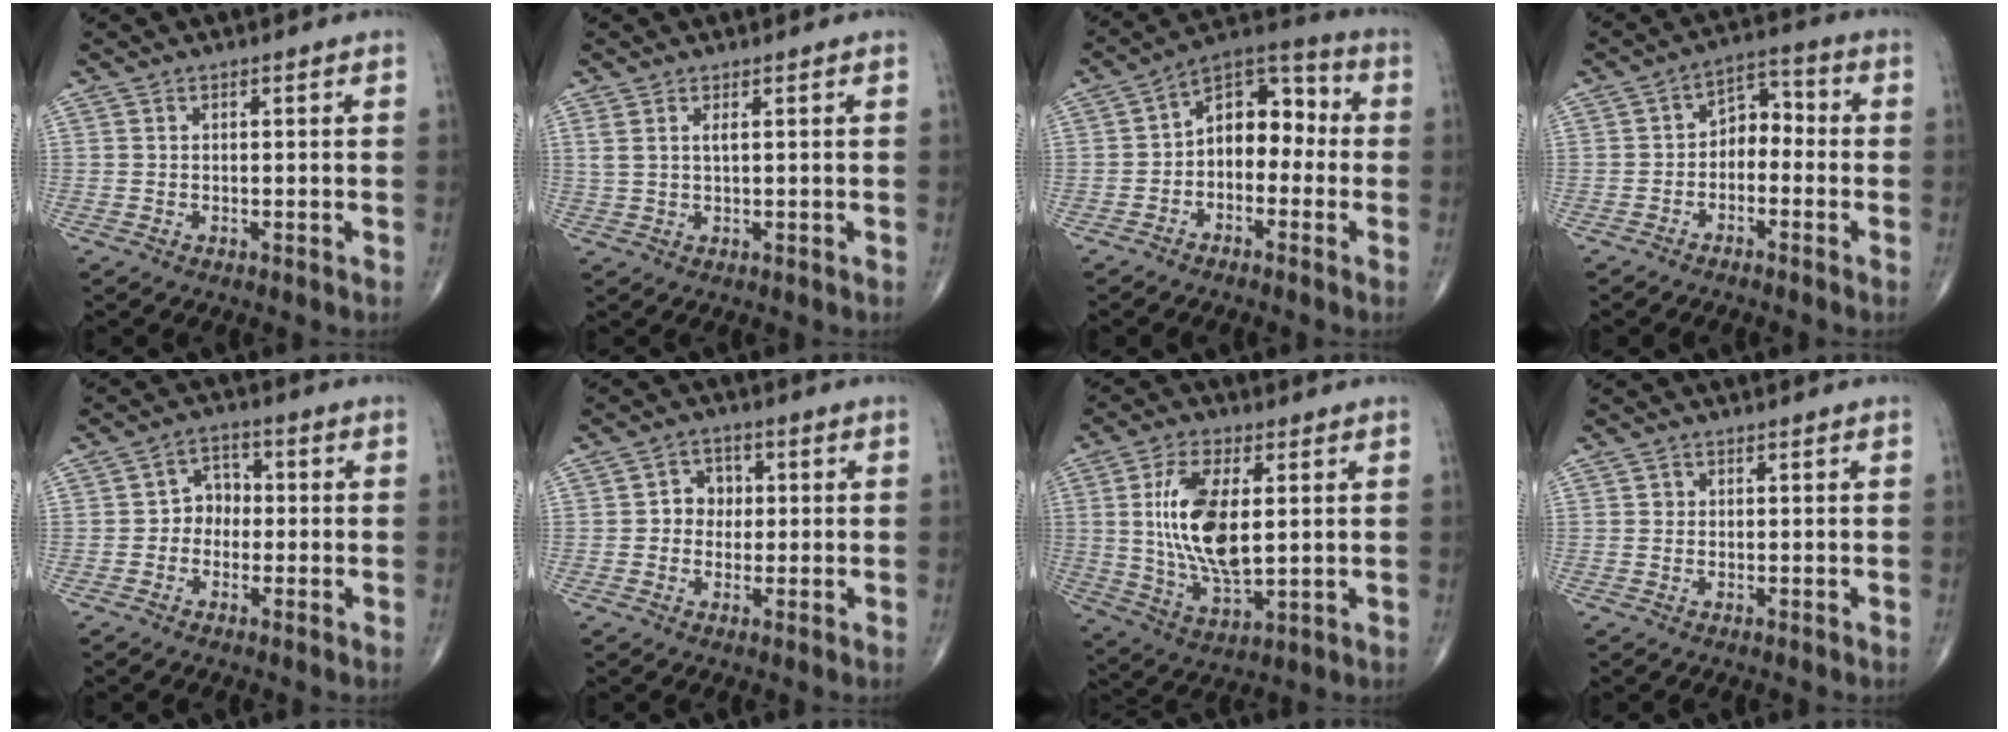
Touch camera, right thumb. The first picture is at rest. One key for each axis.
{"total": 1.6, "fx": 0.7, "fy": 0.2, "fz": 1.5, "tx": -0.045, "ty": 0.009, "tz": 0.019}
{"total": 10.8, "fx": -1.3, "fy": 7.3, "fz": 7.9, "tx": -0.084, "ty": 0.046, "tz": -0.041}
{"total": 6.1, "fx": -1.7, "fy": 4.2, "fz": 4.0, "tx": -0.040, "ty": 0.041, "tz": -0.043}
{"total": 4.8, "fx": -0.7, "fy": 4.0, "fz": 2.5, "tx": -0.010, "ty": 0.021, "tz": -0.027}
{"total": 4.4, "fx": 0.2, "fy": 3.9, "fz": 2.0, "tx": 0.002, "ty": 0.010, "tz": -0.007}
{"total": 14.9, "fx": 2.1, "fy": 6.8, "fz": 13.1, "tx": -0.251, "ty": -0.019, "tz": 0.046}
{"total": 0.6, "fx": 0.1, "fy": 0.6, "fz": 0.1, "tx": 0.002, "ty": 0.002, "tz": 0.002}